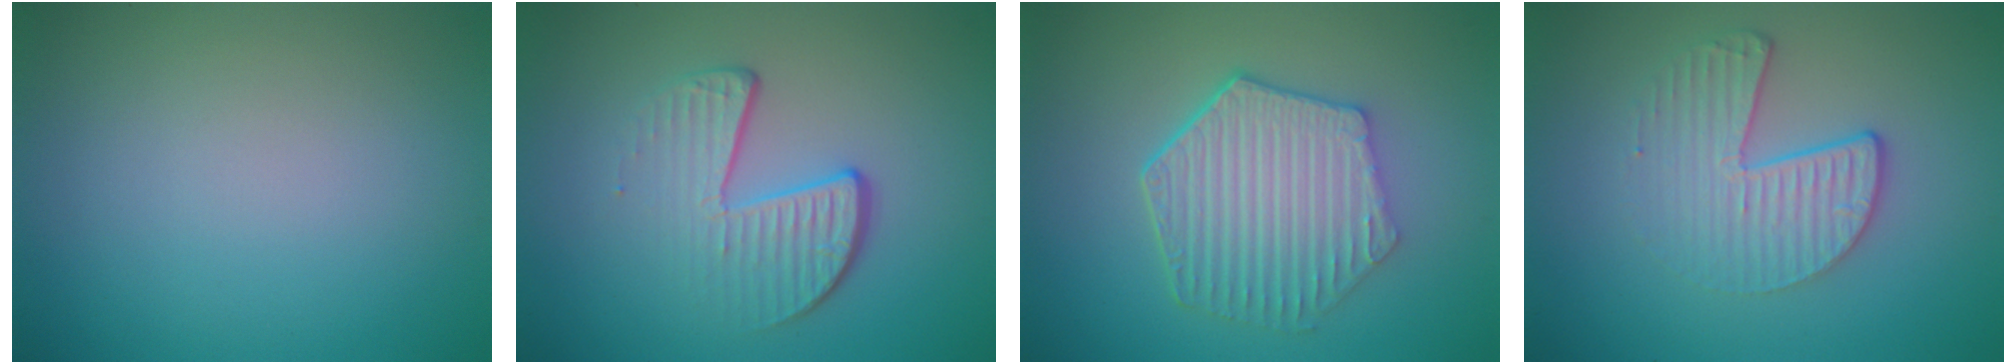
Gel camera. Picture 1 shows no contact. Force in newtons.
{"total": 3.9, "press": 2.5, "slide": 3.0}
{"total": 6.1, "press": 4.7, "slide": 3.8}
{"total": 3.6, "press": 2.7, "slide": 2.4}